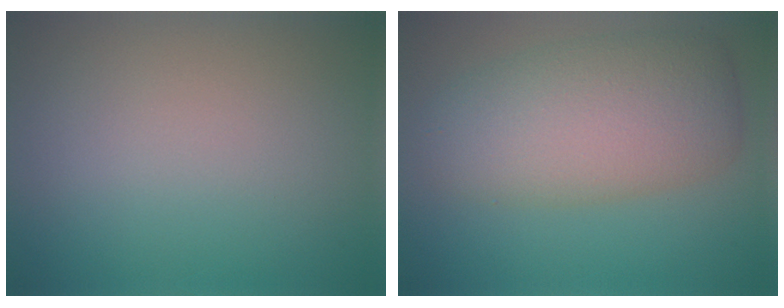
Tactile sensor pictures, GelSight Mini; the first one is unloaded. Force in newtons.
{"total": 7.5, "press": 7.5, "slide": 0.3}